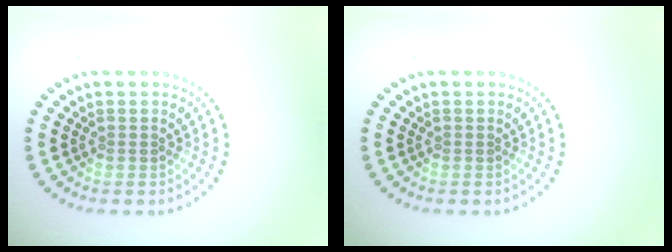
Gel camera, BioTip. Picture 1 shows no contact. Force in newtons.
{"total": 0.0}